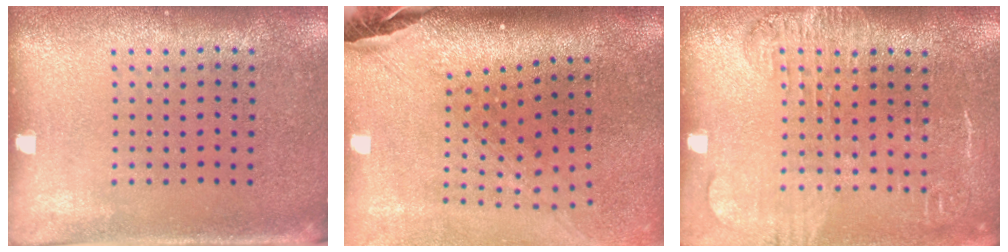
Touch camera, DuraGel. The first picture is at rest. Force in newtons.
{"total": 2.8, "press": 2.0, "slide": 1.9}
{"total": 1.8, "press": 1.5, "slide": 1.0}